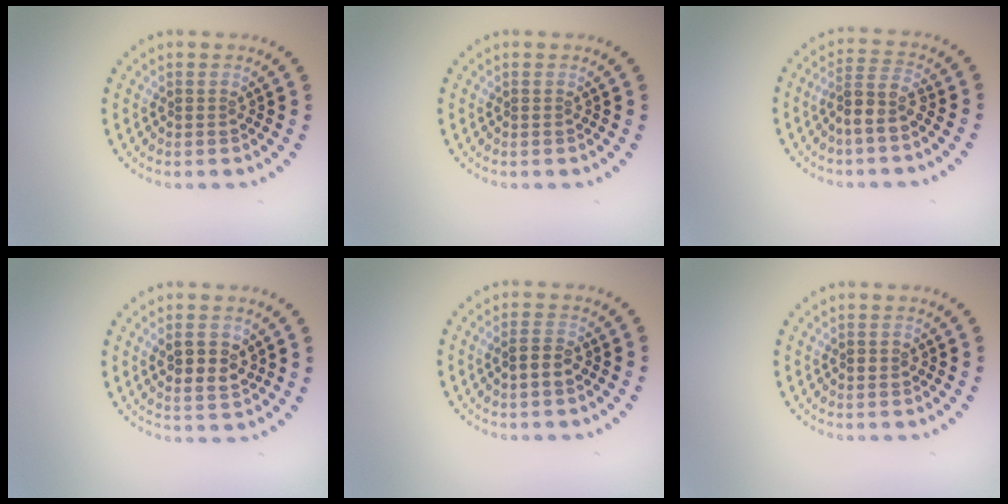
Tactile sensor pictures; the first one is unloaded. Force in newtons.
{"total": 0.0}
{"total": 3.0, "press": 2.4, "slide": 1.8}
{"total": 3.1, "press": 3.0, "slide": 0.6}
{"total": 1.9, "press": 1.7, "slide": 0.7}
{"total": 0.8, "press": 0.8, "slide": 0.1}